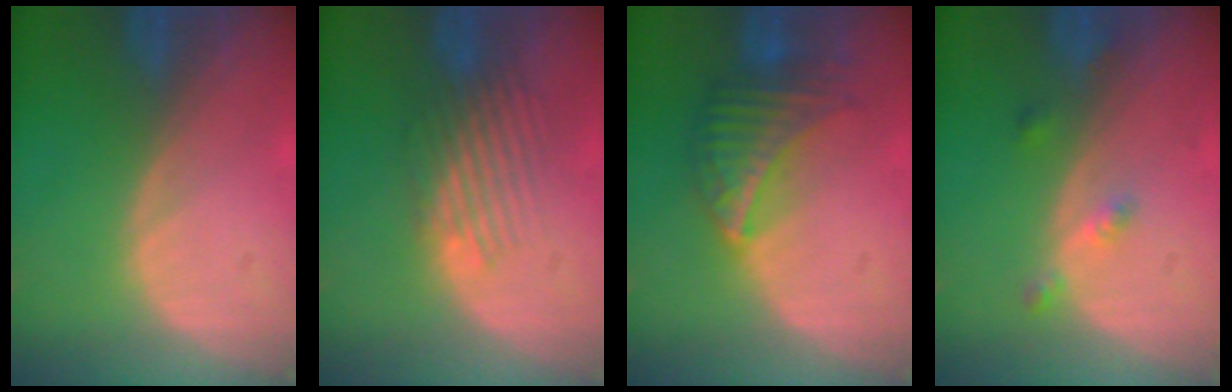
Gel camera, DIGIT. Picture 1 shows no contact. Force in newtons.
{"total": 4.8, "press": 4.4, "slide": 1.9}
{"total": 6.6, "press": 6.5, "slide": 1.0}
{"total": 2.7, "press": 2.3, "slide": 1.5}